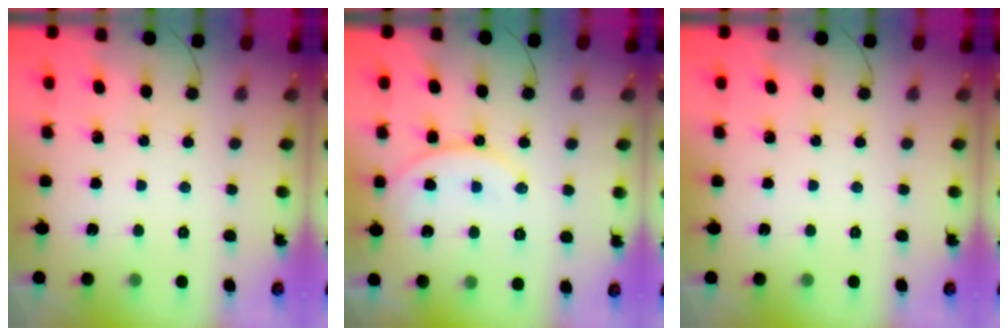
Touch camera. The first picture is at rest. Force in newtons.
{"total": 13.3, "press": 13.2, "slide": 1.3}
{"total": 0.0}